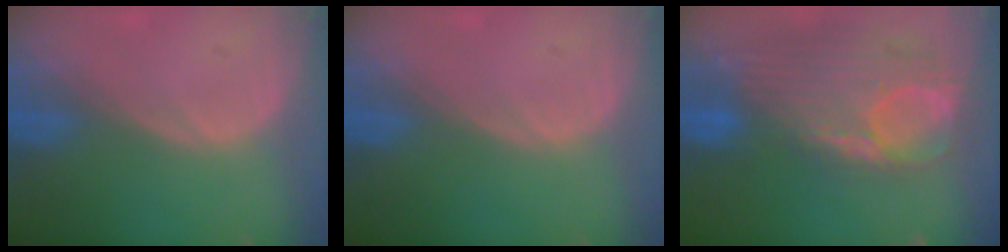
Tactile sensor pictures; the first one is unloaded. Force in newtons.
{"total": 0.0}
{"total": 12.7, "press": 10.7, "slide": 6.9}